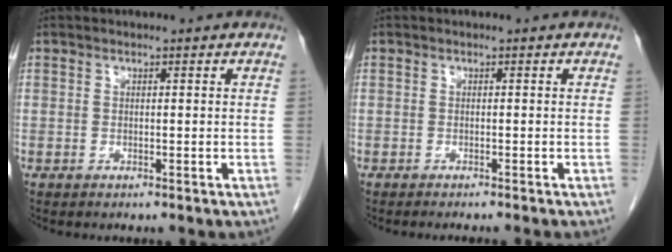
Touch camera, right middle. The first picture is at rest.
{"total": 3.1, "force": [-2.7, -0.3, 1.4], "torque": [-0.013, 0.001, -0.035]}